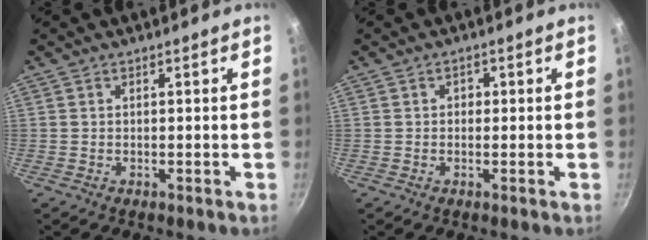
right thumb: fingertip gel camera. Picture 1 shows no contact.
{"total": 1.2, "force": [0.0, 1.0, 0.6], "torque": [-0.003, 0.005, -0.001]}